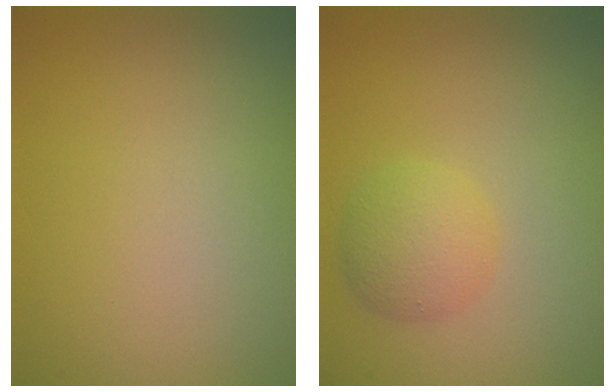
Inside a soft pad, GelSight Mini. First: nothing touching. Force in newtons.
{"total": 2.7, "press": 2.7, "slide": 0.1}